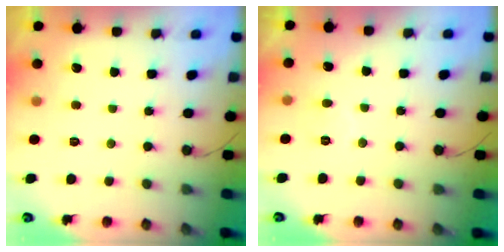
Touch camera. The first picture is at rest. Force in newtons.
{"total": 4.1, "press": 4.1, "slide": 0.5}